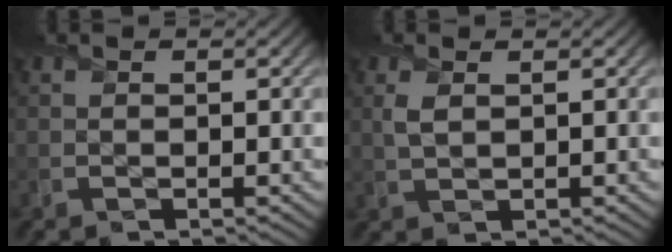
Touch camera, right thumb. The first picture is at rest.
{"total": 2.0, "force": [0.8, 1.0, 1.5], "torque": [-0.044, 0.001, 0.018]}